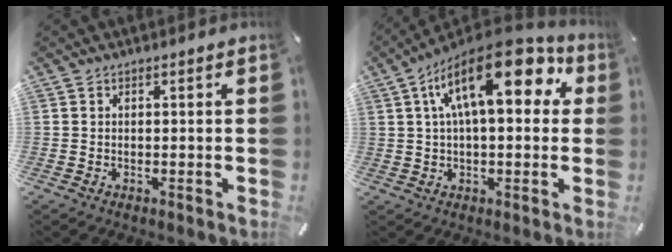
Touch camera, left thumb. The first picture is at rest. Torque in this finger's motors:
{"motor_torque": [2.52, 2.49, 2.44, -0.33, 0.38]}